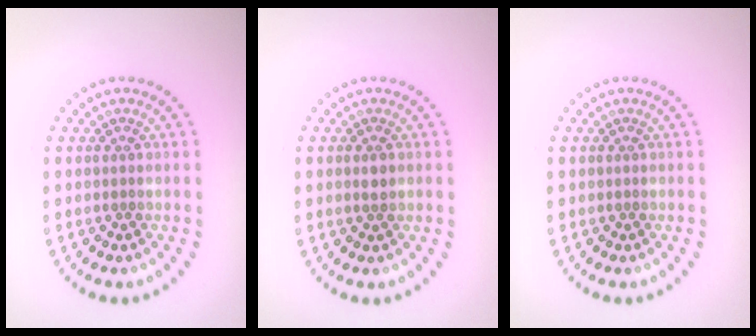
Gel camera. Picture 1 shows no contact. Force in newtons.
{"total": 1.0, "press": 0.9, "slide": 0.3}
{"total": 0.0}